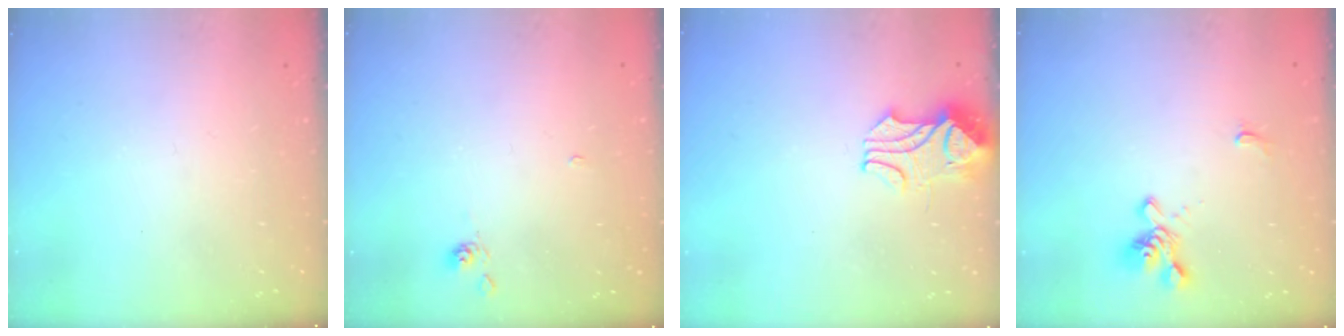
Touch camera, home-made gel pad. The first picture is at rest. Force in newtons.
{"total": 4.6, "press": 4.6, "slide": 0.3}
{"total": 2.1, "press": 1.9, "slide": 0.9}
{"total": 1.6, "press": 1.0, "slide": 1.2}